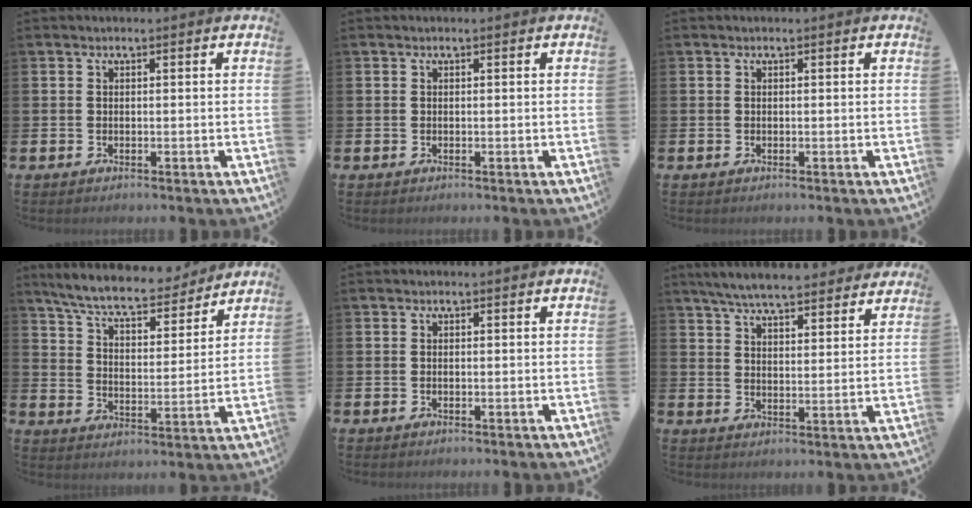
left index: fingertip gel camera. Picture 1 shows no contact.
{"total": 0.0}
{"total": 0.0}
{"total": 8.2, "force": [7.5, 1.3, 2.8], "torque": [-0.081, -0.051, 0.130]}
{"total": 0.0}
{"total": 6.7, "force": [6.4, 0.9, 1.9], "torque": [-0.054, -0.030, 0.114]}